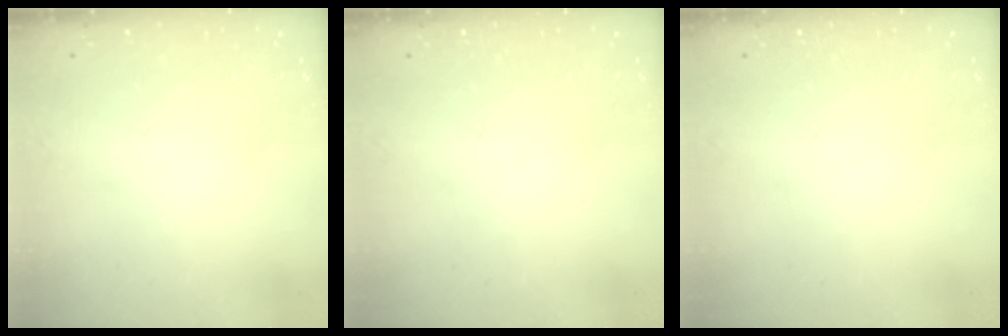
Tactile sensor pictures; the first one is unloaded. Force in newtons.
{"total": 0.0}
{"total": 0.0}